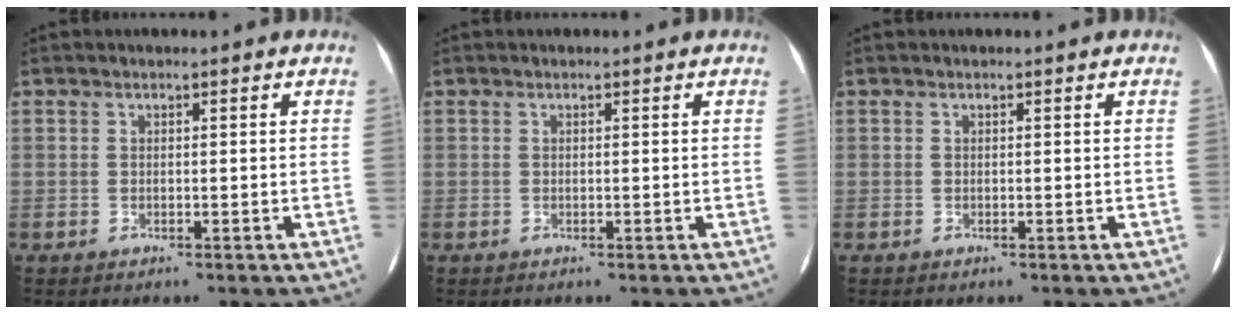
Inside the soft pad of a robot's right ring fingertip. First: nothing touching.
{"total": 0.0}
{"total": 0.0}